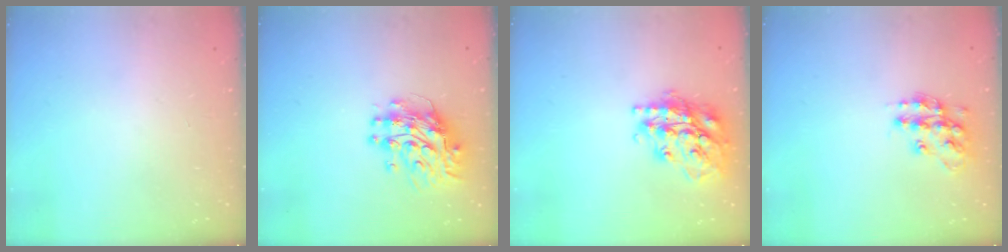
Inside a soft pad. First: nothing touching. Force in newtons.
{"total": 10.7, "press": 10.7, "slide": 0.9}
{"total": 20.3, "press": 20.3, "slide": 1.6}
{"total": 13.8, "press": 13.8, "slide": 0.8}